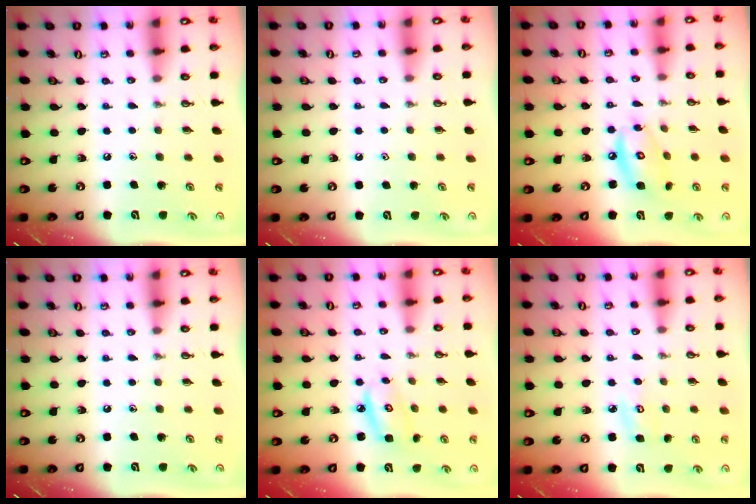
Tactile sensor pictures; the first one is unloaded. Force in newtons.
{"total": 0.9, "press": 0.7, "slide": 0.5}
{"total": 10.0, "press": 10.0, "slide": 0.8}
{"total": 0.0}
{"total": 5.3, "press": 5.3, "slide": 0.4}
{"total": 5.2, "press": 5.2, "slide": 0.4}